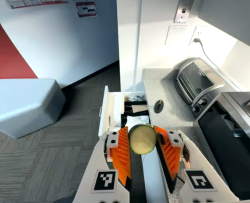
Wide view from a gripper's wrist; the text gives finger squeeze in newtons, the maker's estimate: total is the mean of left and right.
{"total": 8.5, "left": 8.6, "right": 8.3}